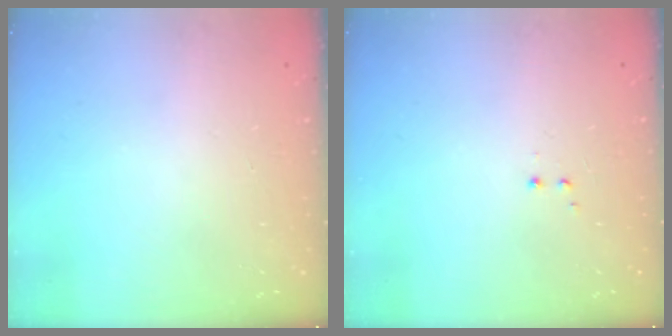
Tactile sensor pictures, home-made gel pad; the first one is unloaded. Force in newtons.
{"total": 1.2, "press": 1.0, "slide": 0.6}